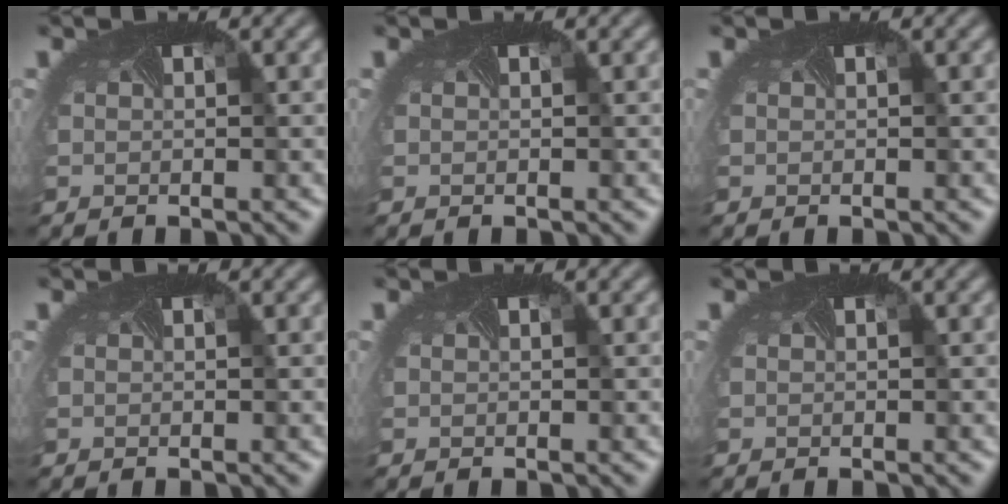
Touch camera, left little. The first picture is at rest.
{"total": 0.0}
{"total": 0.0}
{"total": 0.0}
{"total": 0.0}
{"total": 0.0}